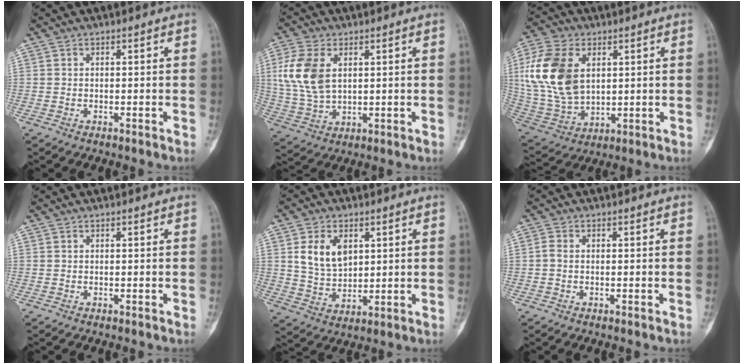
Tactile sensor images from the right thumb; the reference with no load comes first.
{"total": 11.6, "force": [2.9, 7.1, 8.6], "torque": [-0.182, -0.005, 0.064]}
{"total": 18.1, "force": [4.0, 11.7, 13.2], "torque": [-0.269, -0.008, 0.086]}
{"total": 0.0}
{"total": 8.9, "force": [3.0, 6.0, 5.8], "torque": [-0.087, -0.016, 0.065]}
{"total": 1.5, "force": [-0.1, 1.0, 1.1], "torque": [-0.024, 0.002, -0.004]}